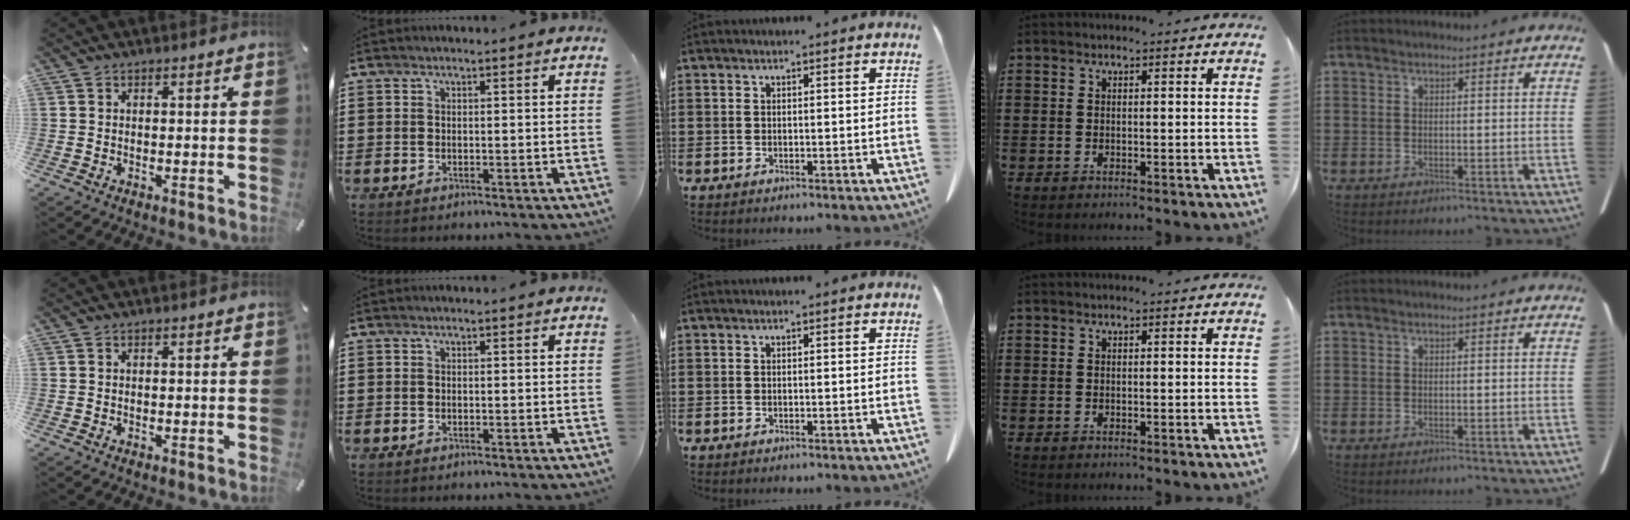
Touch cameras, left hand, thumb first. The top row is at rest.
{}